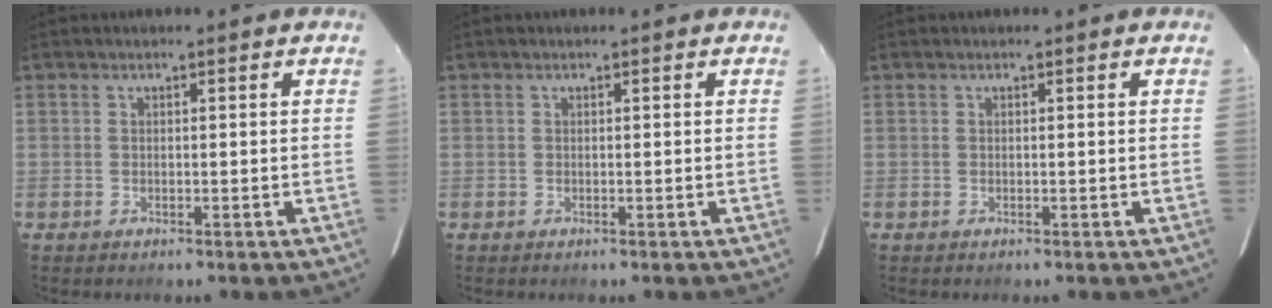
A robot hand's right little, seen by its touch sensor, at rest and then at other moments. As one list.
[{"total": 0.0}, {"total": 0.0}]